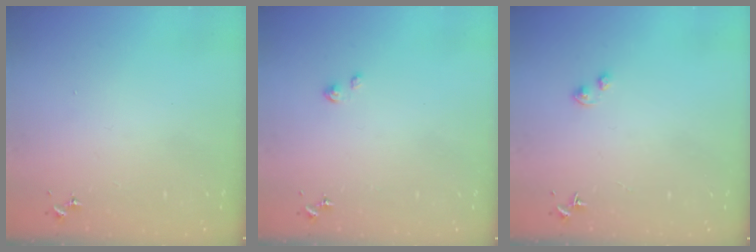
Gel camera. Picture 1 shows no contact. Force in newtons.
{"total": 2.5, "press": 2.5, "slide": 0.3}
{"total": 1.6, "press": 1.5, "slide": 0.3}